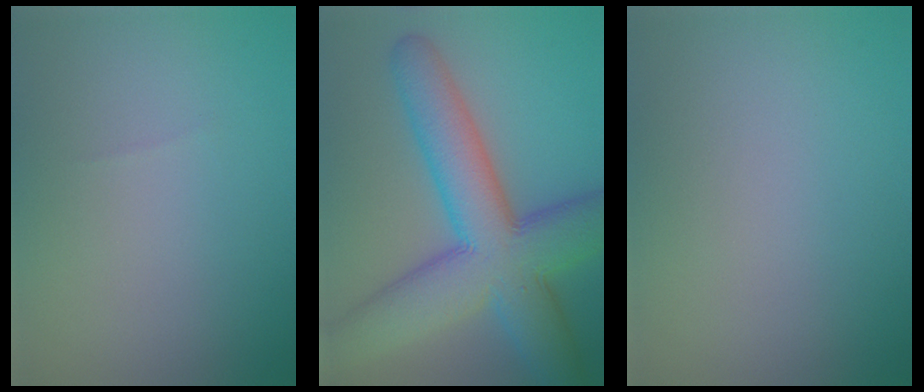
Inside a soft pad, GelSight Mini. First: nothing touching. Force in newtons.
{"total": 11.5, "press": 11.5, "slide": 0.4}
{"total": 0.0}